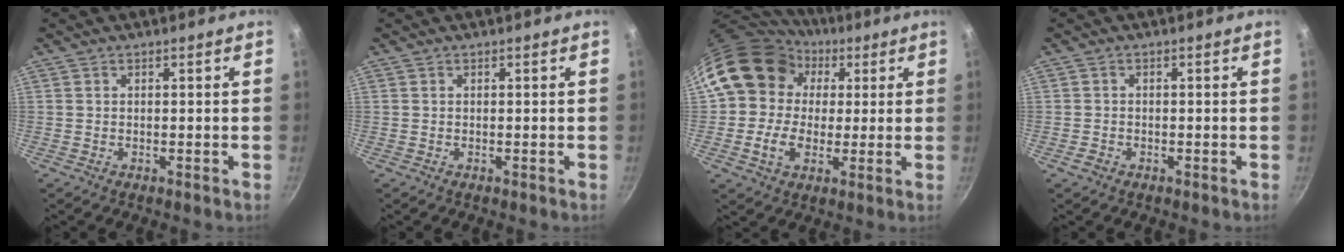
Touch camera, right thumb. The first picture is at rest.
{"total": 0.0}
{"total": 16.0, "force": [3.6, 13.5, 7.8], "torque": [-0.124, 0.016, 0.055]}
{"total": 1.6, "force": [-0.9, 1.1, 0.5], "torque": [-0.008, 0.008, -0.016]}